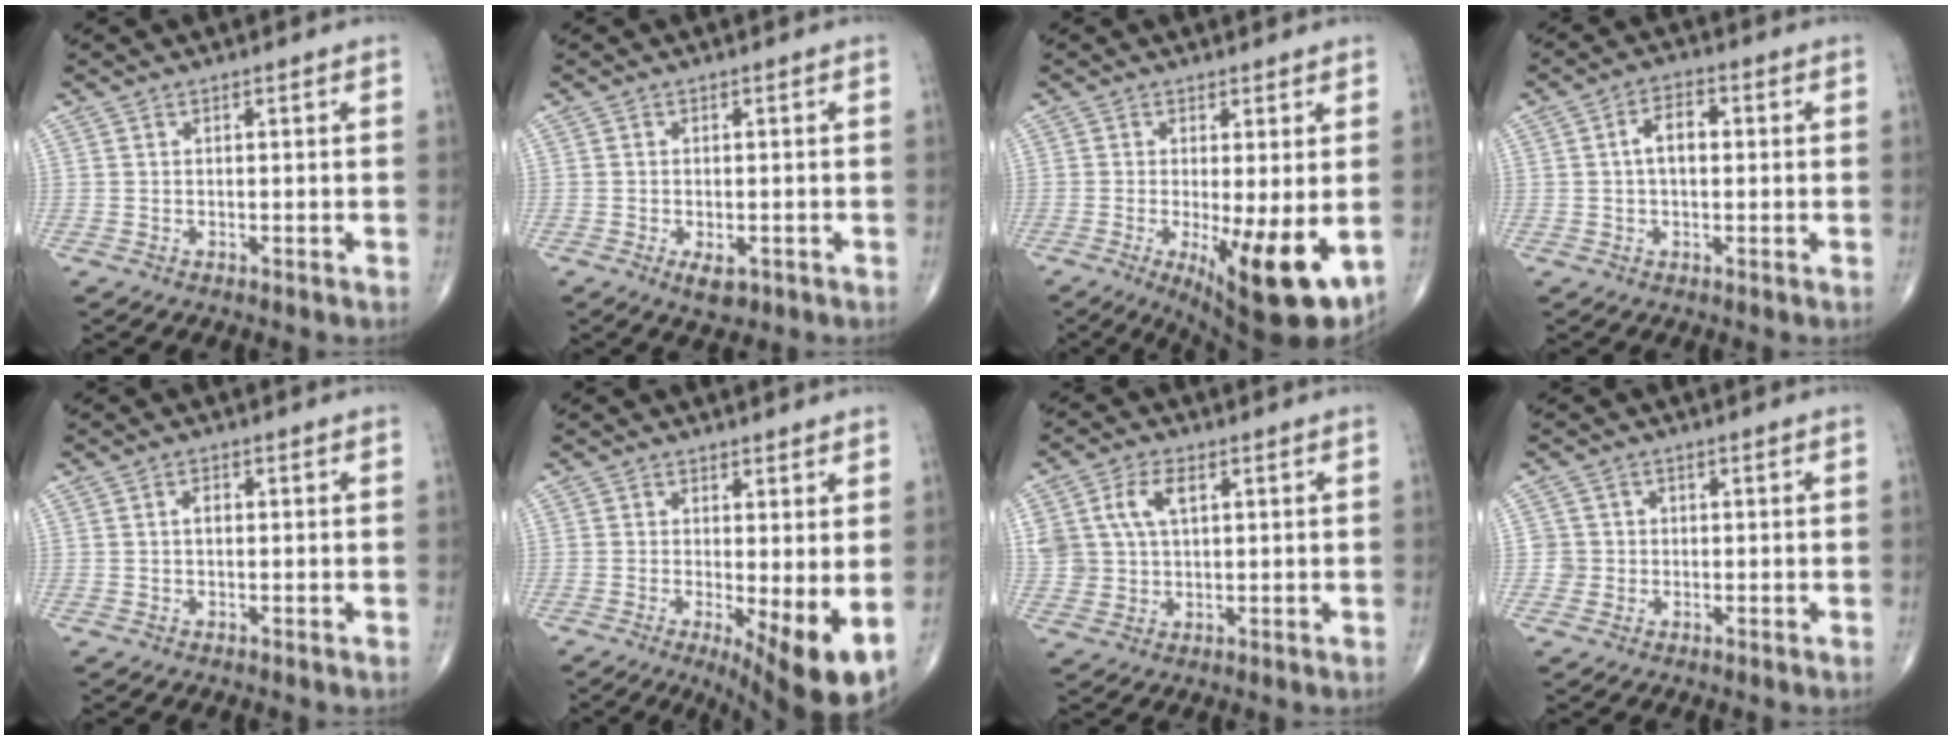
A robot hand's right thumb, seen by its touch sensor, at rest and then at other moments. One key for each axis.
{"total": 3.2, "fx": -1.4, "fy": 1.6, "fz": 2.4, "tx": -0.036, "ty": 0.000, "tz": -0.016}
{"total": 13.1, "fx": -3.1, "fy": 3.7, "fz": 12.1, "tx": -0.174, "ty": -0.029, "tz": -0.035}
{"total": 5.2, "fx": 0.4, "fy": 3.0, "fz": 4.2, "tx": -0.069, "ty": 0.016, "tz": 0.000}
{"total": 1.6, "fx": 0.0, "fy": 1.0, "fz": 1.3, "tx": -0.016, "ty": 0.005, "tz": -0.003}
{"total": 9.3, "fx": -1.4, "fy": 2.5, "fz": 8.8, "tx": -0.135, "ty": -0.022, "tz": -0.016}
{"total": 8.6, "fx": 2.7, "fy": 5.6, "fz": 5.9, "tx": -0.115, "ty": 0.002, "tz": 0.055}
{"total": 2.7, "fx": -0.3, "fy": 2.7, "fz": -0.1, "tx": 0.026, "ty": 0.009, "tz": -0.008}